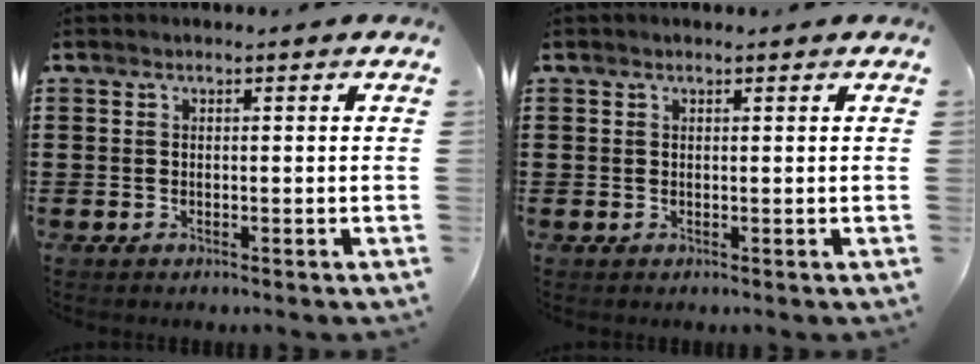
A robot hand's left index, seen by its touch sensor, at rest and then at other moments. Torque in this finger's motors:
{"motor_torque": [0.16, 0.18, 0.01, 0.03]}